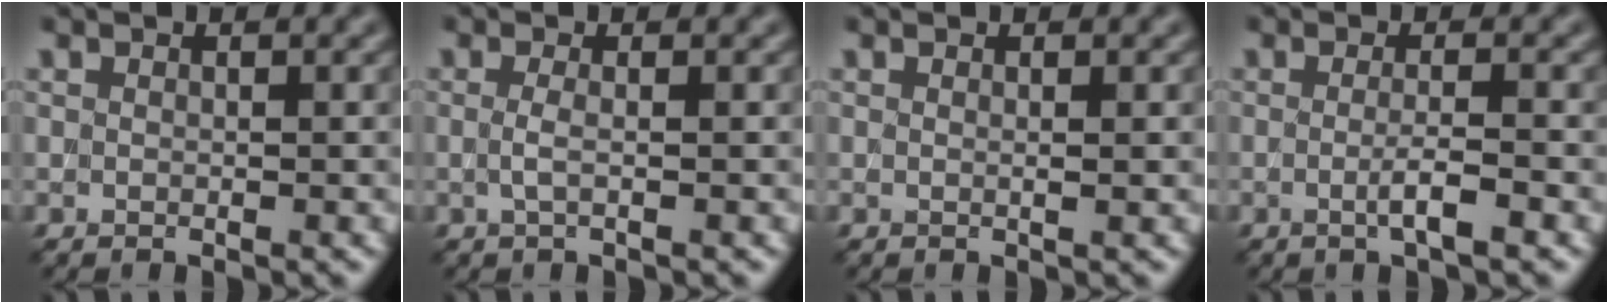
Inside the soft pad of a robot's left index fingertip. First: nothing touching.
{"total": 1.2, "force": [0.0, 0.4, 1.2], "torque": [-0.025, -0.002, -0.005]}
{"total": 0.9, "force": [0.1, 0.3, 0.9], "torque": [-0.008, 0.002, -0.003]}
{"total": 2.2, "force": [-0.5, 0.3, 2.1], "torque": [-0.038, -0.001, -0.013]}